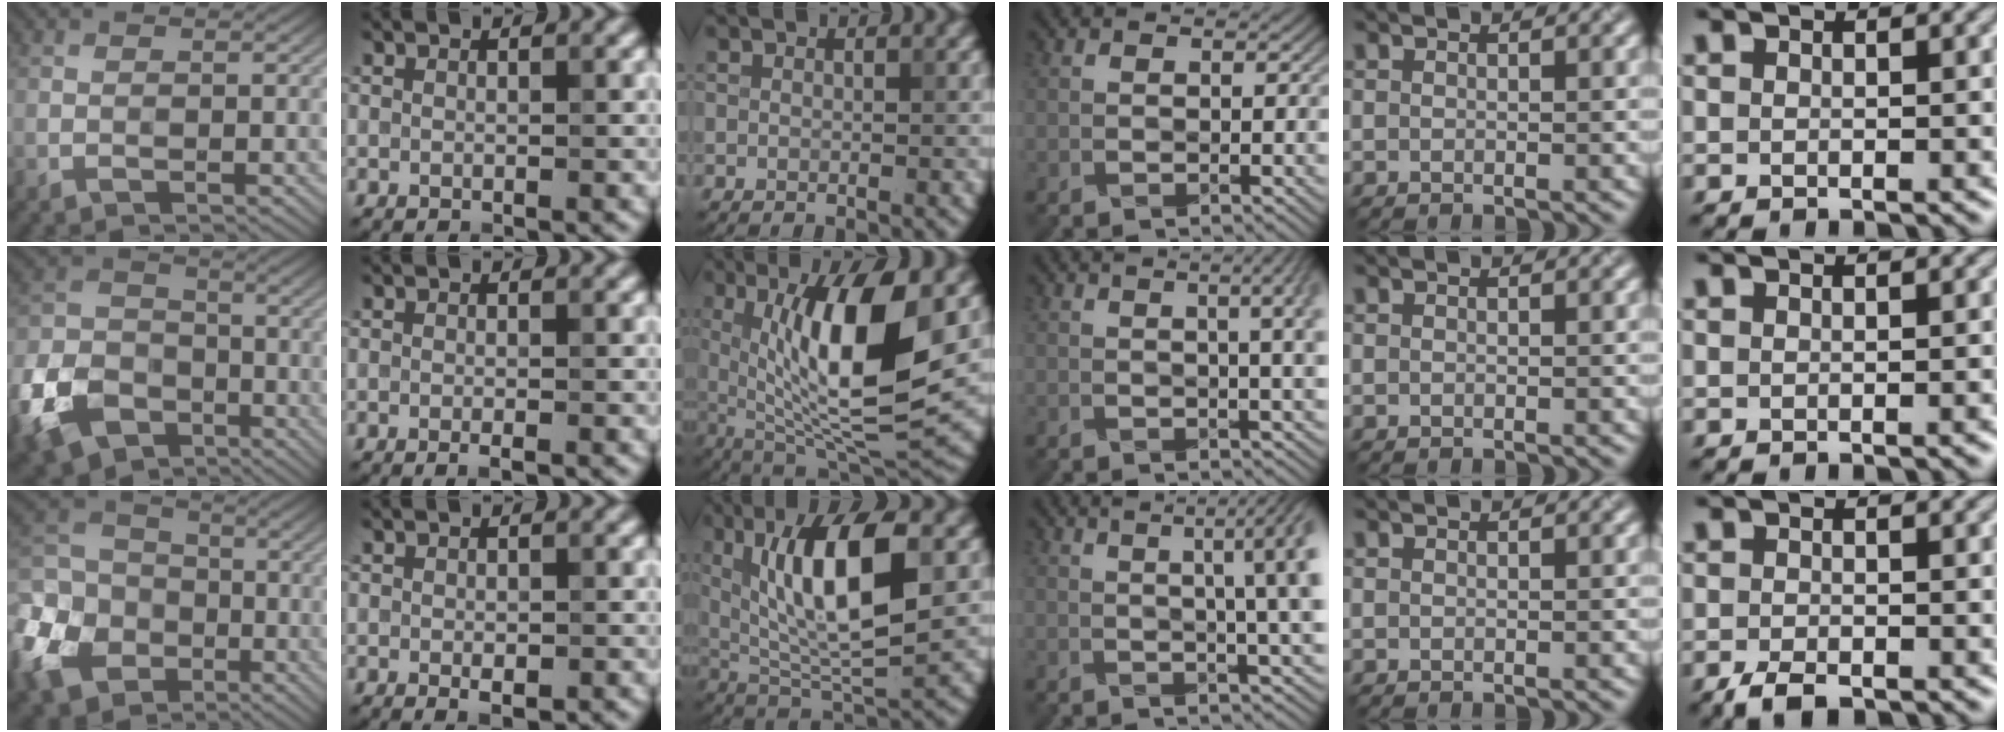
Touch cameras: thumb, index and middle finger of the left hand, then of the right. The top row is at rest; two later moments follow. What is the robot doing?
{"motion": "wrap", "object": "arm wrap"}